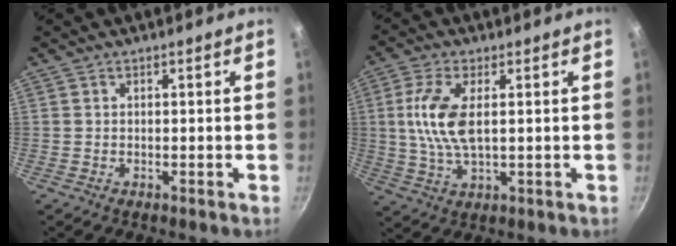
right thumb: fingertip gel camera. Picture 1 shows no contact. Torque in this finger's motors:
{"motor_torque": [0.61, 2.02, 1.19, -0.09, 0.41]}